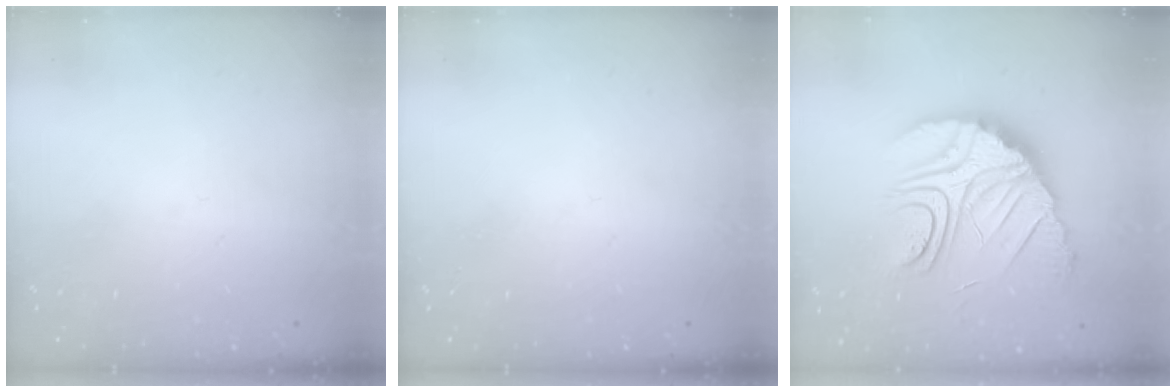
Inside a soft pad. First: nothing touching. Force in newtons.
{"total": 0.0}
{"total": 21.3, "press": 21.2, "slide": 2.1}